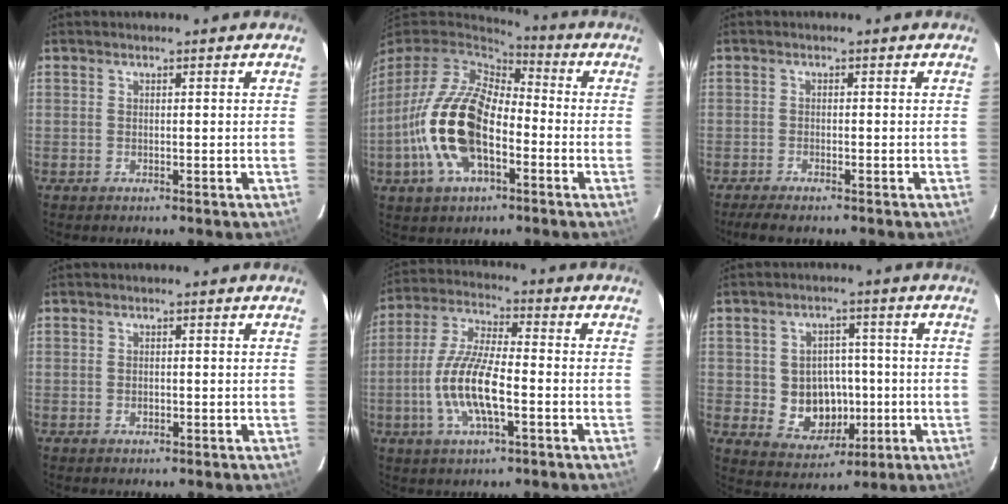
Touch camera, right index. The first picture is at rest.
{"total": 18.3, "force": [-4.7, 9.6, 14.8], "torque": [-0.317, -0.005, -0.090]}
{"total": 3.9, "force": [-3.2, 0.5, 2.2], "torque": [-0.055, -0.014, -0.058]}
{"total": 0.9, "force": [-0.2, 0.7, 0.5], "torque": [-0.009, 0.002, -0.003]}
{"total": 12.9, "force": [-3.4, 3.7, 11.9], "torque": [-0.250, -0.002, -0.068]}
{"total": 9.4, "force": [-1.3, 8.2, 4.5], "torque": [-0.101, 0.009, -0.001]}